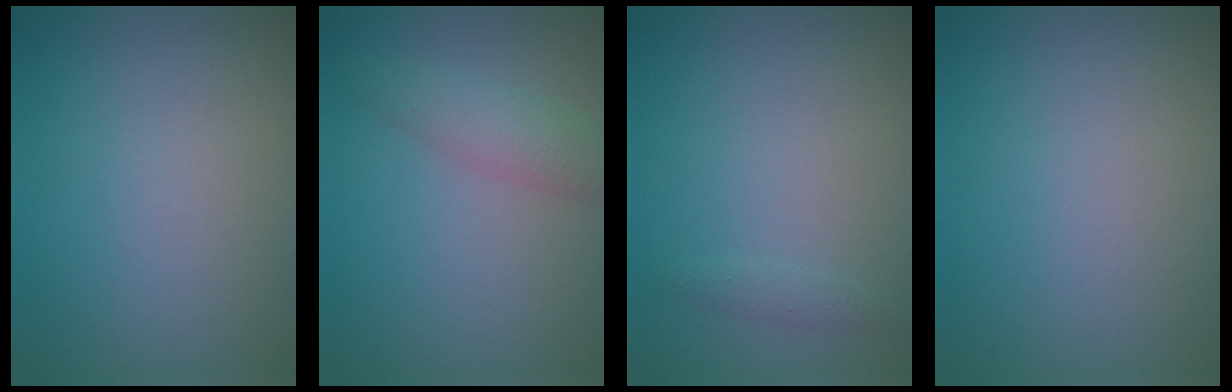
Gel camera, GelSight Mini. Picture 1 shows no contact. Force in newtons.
{"total": 2.8, "press": 2.8, "slide": 0.2}
{"total": 0.8, "press": 0.8, "slide": 0.1}
{"total": 0.0}